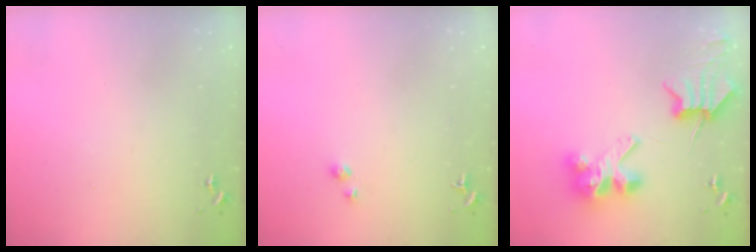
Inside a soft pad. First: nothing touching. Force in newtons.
{"total": 2.9, "press": 2.8, "slide": 0.4}
{"total": 9.3, "press": 9.2, "slide": 1.4}